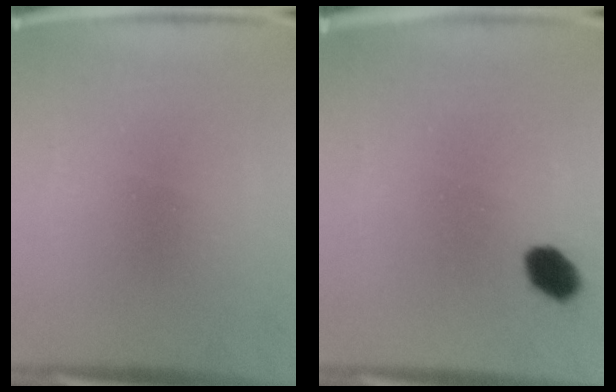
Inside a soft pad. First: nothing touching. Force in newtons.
{"total": 4.8}